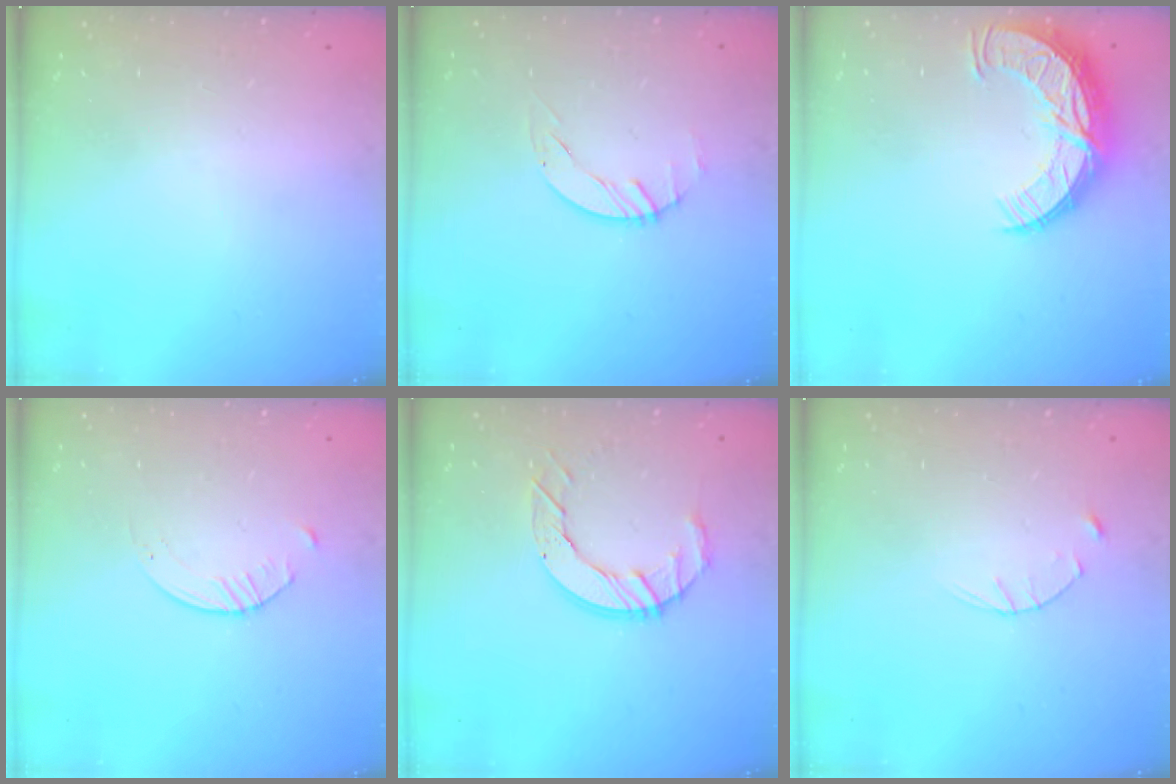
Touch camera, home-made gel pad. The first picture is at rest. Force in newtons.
{"total": 1.5, "press": 1.4, "slide": 0.3}
{"total": 12.4, "press": 12.4, "slide": 1.0}
{"total": 2.8, "press": 2.7, "slide": 0.3}
{"total": 9.1, "press": 9.1, "slide": 0.9}
{"total": 2.8, "press": 2.8, "slide": 0.4}